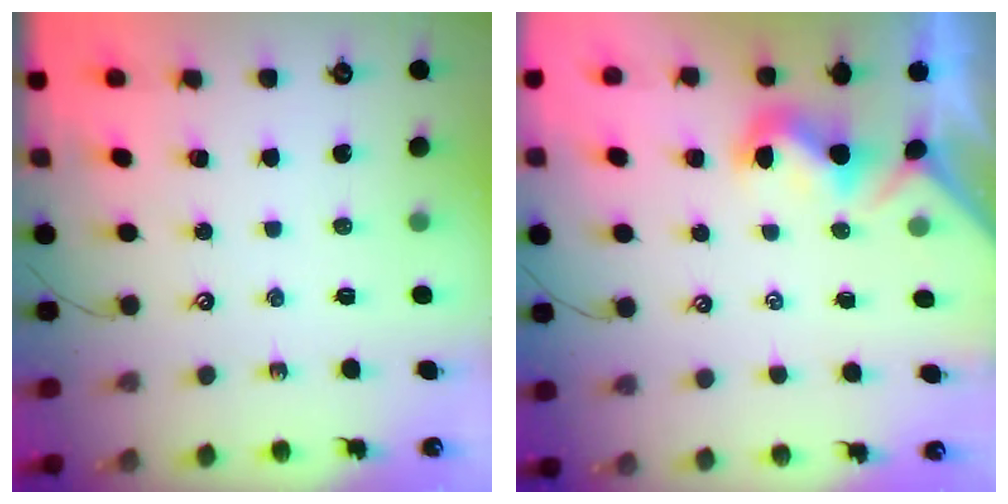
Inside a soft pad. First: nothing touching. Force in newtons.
{"total": 0.9, "press": 0.7, "slide": 0.5}